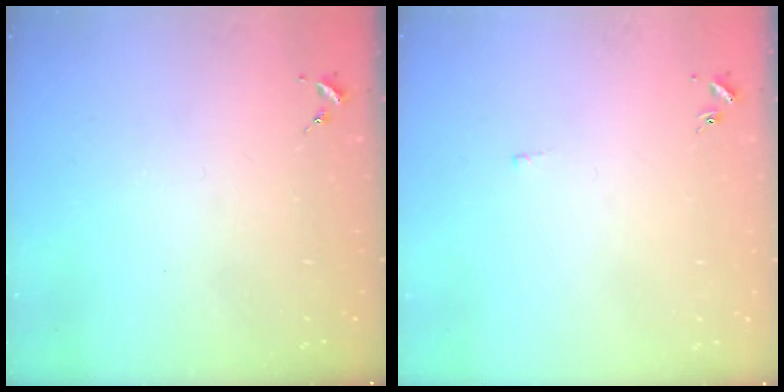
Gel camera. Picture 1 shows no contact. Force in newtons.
{"total": 2.0, "press": 1.9, "slide": 0.4}